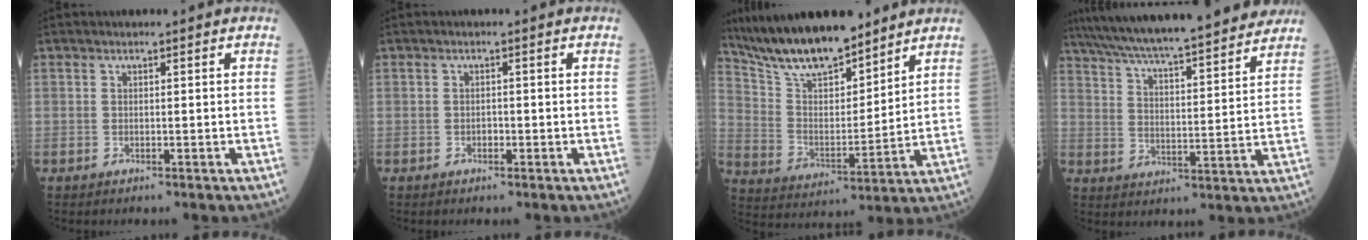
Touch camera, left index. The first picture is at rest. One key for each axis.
{"total": 0.7, "fx": -0.3, "fy": 0.5, "fz": 0.4, "tx": -0.007, "ty": 0.002, "tz": -0.006}
{"total": 20.1, "fx": 17.2, "fy": 5.0, "fz": 9.0, "tx": -0.177, "ty": 0.006, "tz": 0.312}
{"total": 25.1, "fx": 22.1, "fy": 2.5, "fz": 11.8, "tx": -0.199, "ty": 0.010, "tz": 0.313}